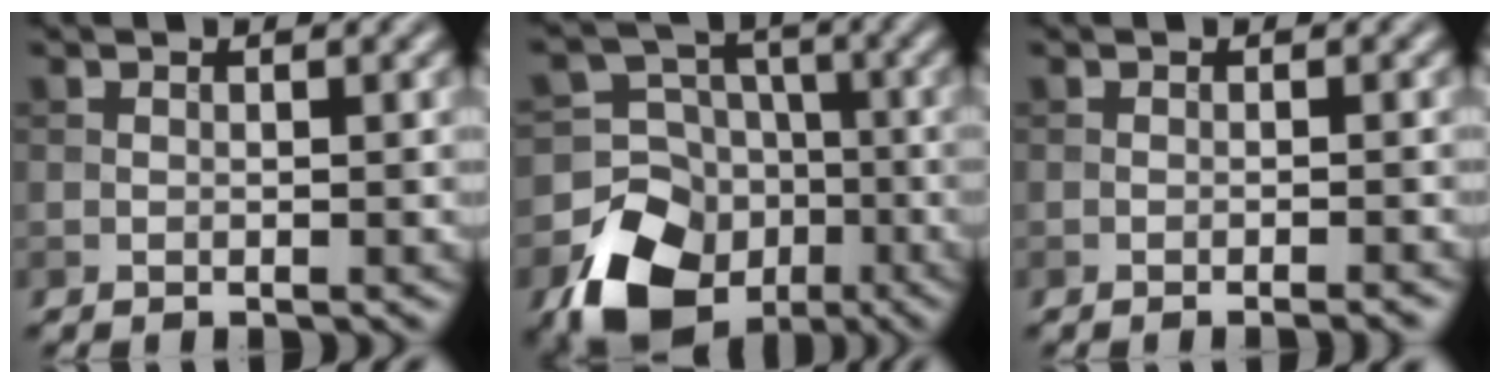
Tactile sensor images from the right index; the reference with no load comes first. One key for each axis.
{"total": 12.7, "fx": -6.6, "fy": 9.9, "fz": 4.4, "tx": -0.095, "ty": -0.032, "tz": -0.112}
{"total": 1.5, "fx": -0.9, "fy": 0.3, "fz": 1.2, "tx": -0.009, "ty": 0.000, "tz": -0.015}